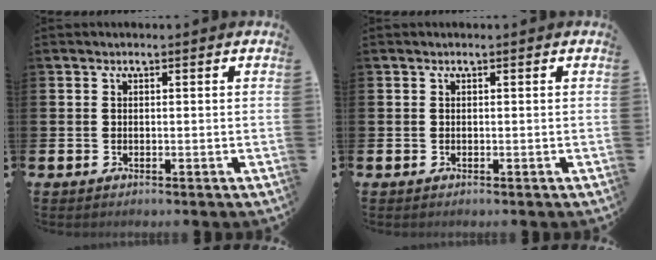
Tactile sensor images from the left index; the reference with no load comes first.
{"total": 0.0}